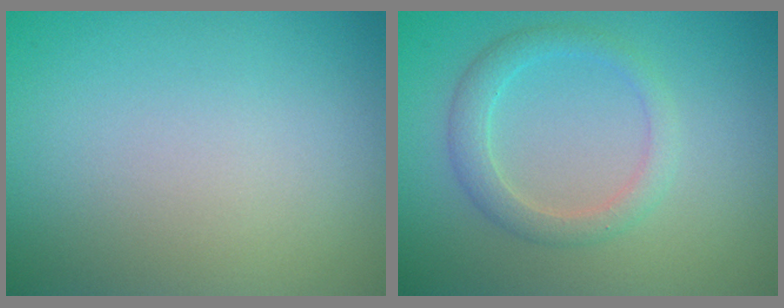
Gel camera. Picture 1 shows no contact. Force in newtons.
{"total": 2.5, "press": 2.5, "slide": 0.1}